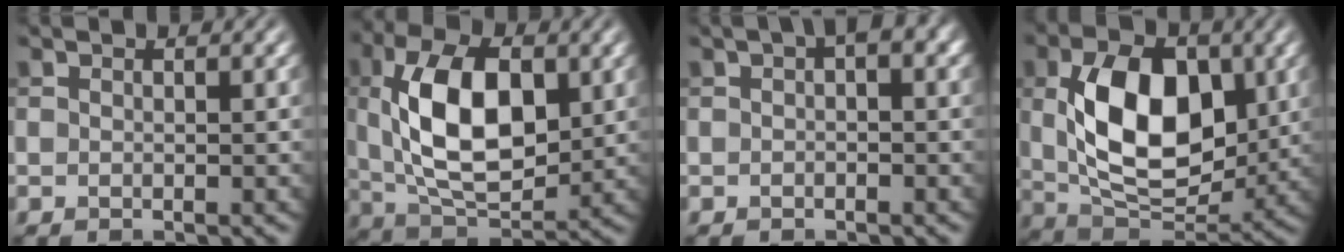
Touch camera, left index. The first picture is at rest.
{"total": 10.5, "force": [1.5, 5.6, 8.7], "torque": [-0.169, 0.004, 0.025]}
{"total": 2.3, "force": [0.7, 0.8, 2.0], "torque": [-0.024, 0.012, 0.009]}
{"total": 10.6, "force": [1.3, 6.3, 8.4], "torque": [-0.150, -0.003, 0.025]}